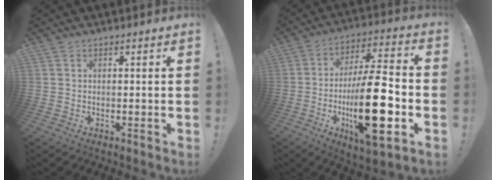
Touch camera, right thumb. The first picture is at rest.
{"total": 24.3, "force": [-5.5, 7.5, 22.5], "torque": [-0.378, 0.011, -0.087]}